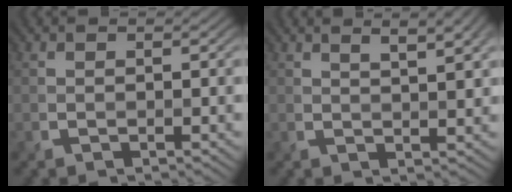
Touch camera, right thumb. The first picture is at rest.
{"total": 4.7, "force": [2.7, 1.1, 3.7], "torque": [-0.060, 0.007, 0.043]}